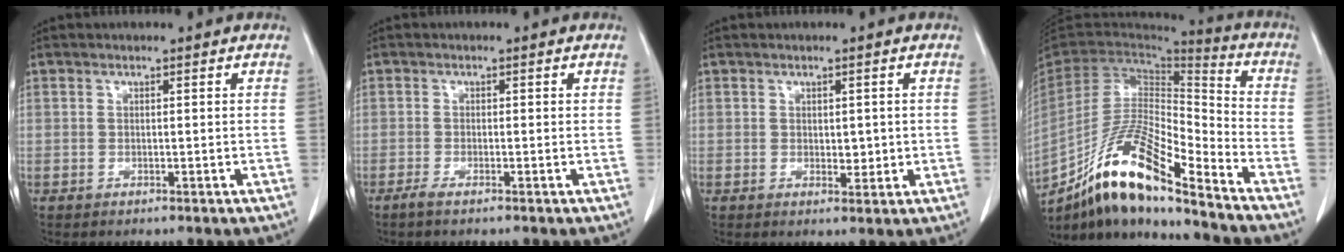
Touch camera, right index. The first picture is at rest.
{"total": 1.7, "force": [-1.2, 0.2, 1.2], "torque": [-0.027, -0.005, -0.025]}
{"total": 2.3, "force": [0.2, 1.4, 1.9], "torque": [-0.023, -0.005, 0.007]}
{"total": 18.0, "force": [-13.0, 2.4, 12.2], "torque": [-0.235, -0.008, -0.237]}